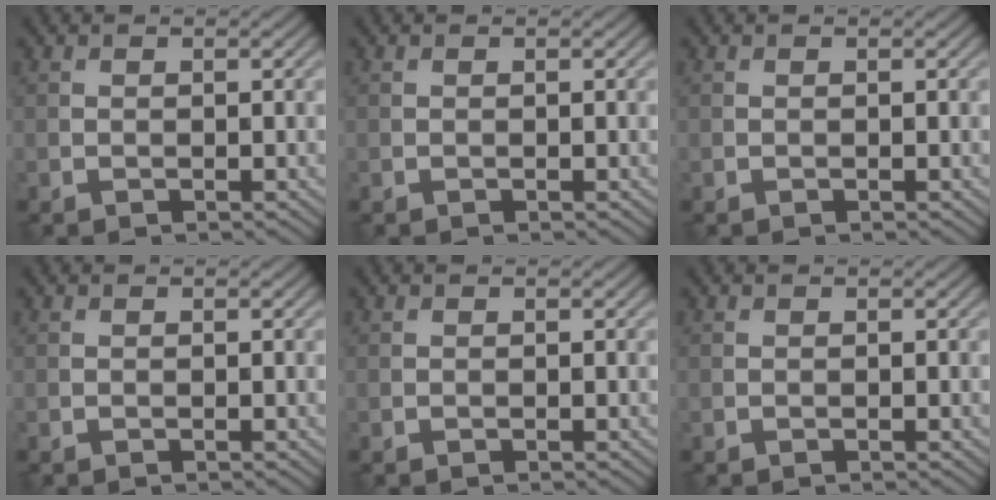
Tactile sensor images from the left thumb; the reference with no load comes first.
{"total": 0.0}
{"total": 0.0}
{"total": 0.0}
{"total": 0.0}
{"total": 0.0}